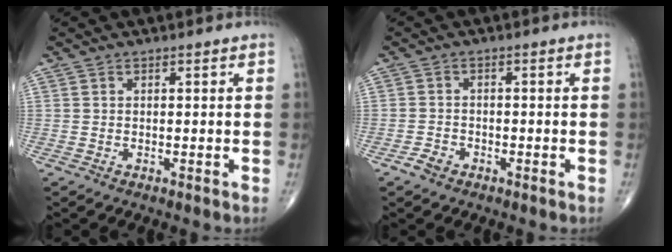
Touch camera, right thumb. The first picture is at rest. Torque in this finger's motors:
{"motor_torque": [0.20, 0.11, -0.15, -0.07, -0.03]}